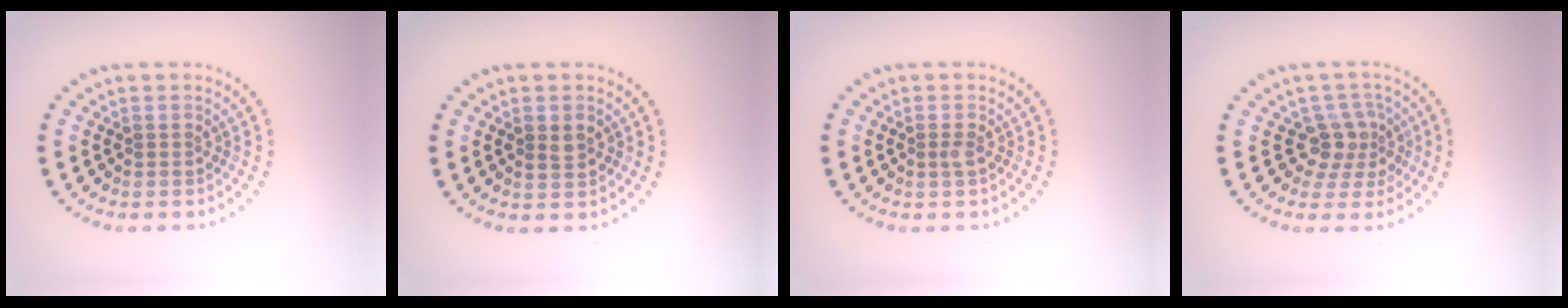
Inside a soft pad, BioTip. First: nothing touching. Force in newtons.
{"total": 1.6, "press": 1.6, "slide": 0.1}
{"total": 0.7, "press": 0.5, "slide": 0.5}
{"total": 2.9, "press": 2.3, "slide": 1.8}